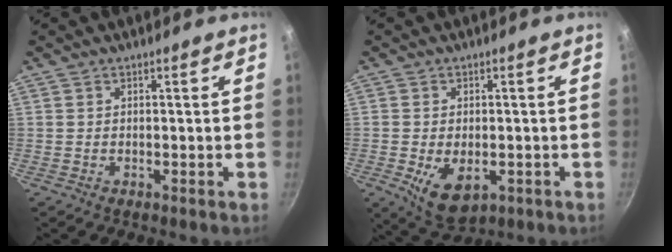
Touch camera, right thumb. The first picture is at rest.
{"total": 7.9, "force": [-2.1, 4.7, 6.0], "torque": [-0.091, -0.011, -0.020]}